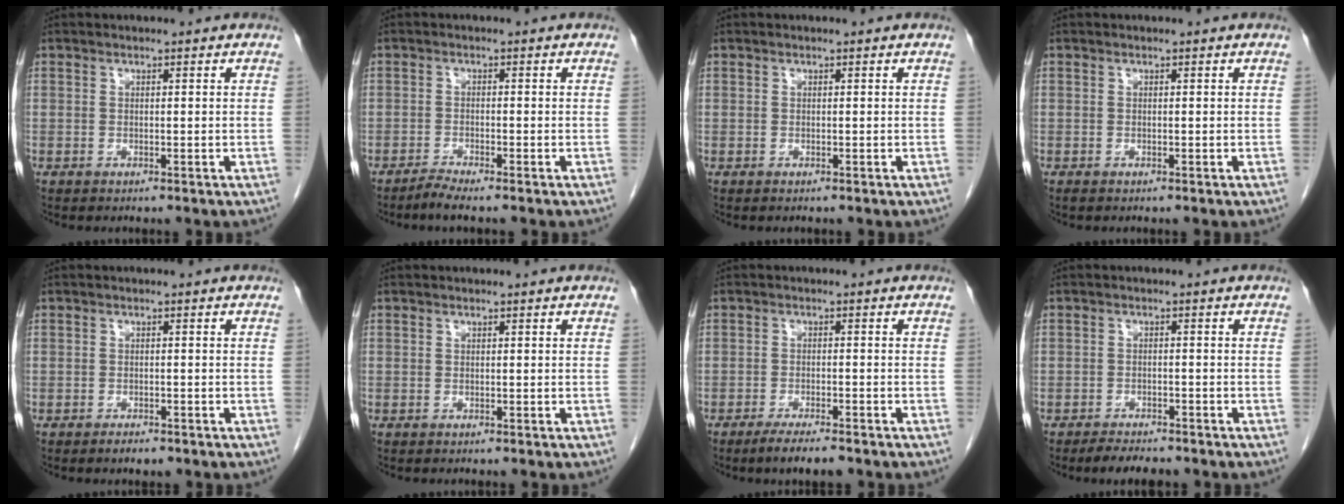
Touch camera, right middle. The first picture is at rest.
{"total": 2.2, "force": [-2.0, -0.4, 0.9], "torque": [-0.026, -0.007, -0.042]}
{"total": 0.0}
{"total": 0.0}
{"total": 1.7, "force": [-1.2, 0.6, 0.9], "torque": [-0.017, 0.000, -0.014]}
{"total": 0.0}
{"total": 4.5, "force": [-3.4, 0.6, 2.8], "torque": [-0.049, -0.008, -0.056]}
{"total": 3.8, "force": [-3.3, 1.1, 1.4], "torque": [-0.024, -0.005, -0.053]}